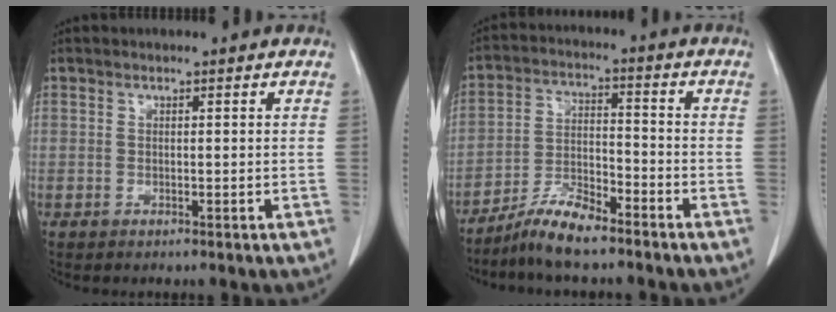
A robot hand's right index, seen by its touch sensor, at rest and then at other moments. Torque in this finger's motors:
{"motor_torque": [-0.02, 0.02, 0.17, 0.03]}